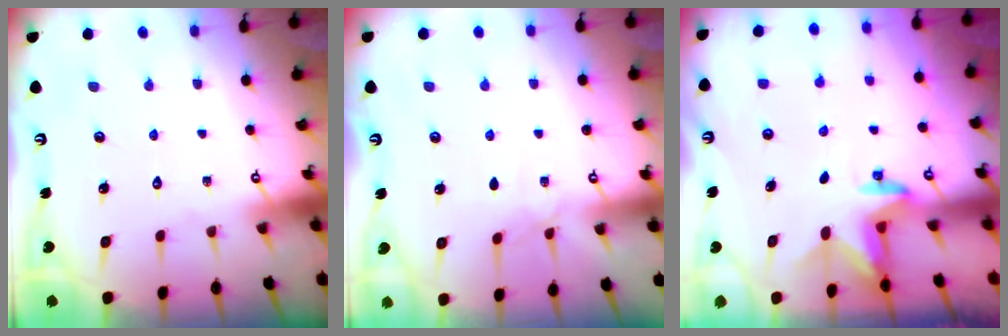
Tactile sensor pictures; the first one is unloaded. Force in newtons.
{"total": 5.2, "press": 5.2, "slide": 0.6}
{"total": 2.9, "press": 2.8, "slide": 0.6}